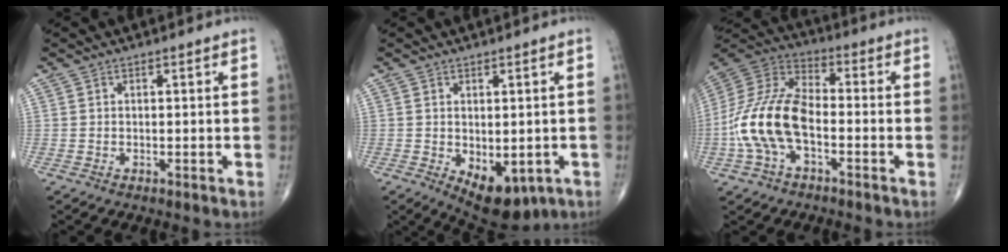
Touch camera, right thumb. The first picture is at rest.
{"total": 9.5, "force": [-3.1, 5.2, 7.4], "torque": [-0.083, -0.006, -0.026]}
{"total": 16.0, "force": [-3.7, 8.6, 13.0], "torque": [-0.273, 0.037, -0.075]}